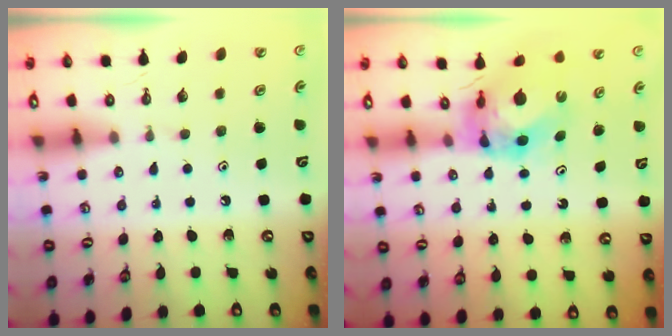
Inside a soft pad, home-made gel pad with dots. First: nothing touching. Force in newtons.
{"total": 7.6, "press": 7.6, "slide": 0.6}